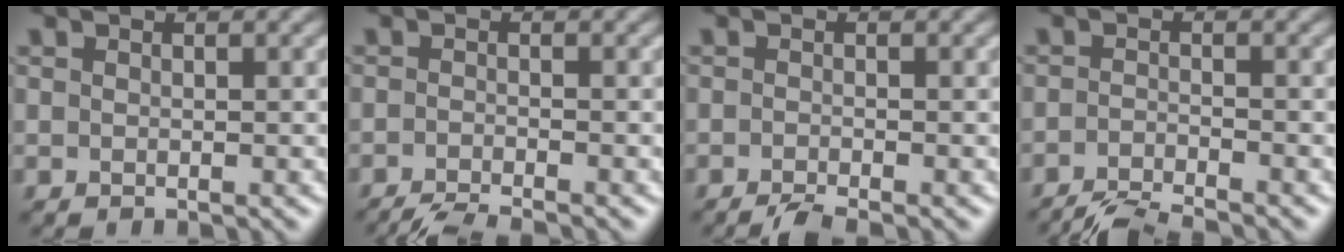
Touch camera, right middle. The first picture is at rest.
{"total": 3.9, "force": [-3.5, 0.3, 1.8], "torque": [-0.033, -0.005, -0.068]}
{"total": 2.3, "force": [-2.0, 0.3, 1.2], "torque": [-0.018, -0.002, -0.041]}
{"total": 4.3, "force": [-4.0, 0.3, 1.7], "torque": [-0.032, -0.005, -0.078]}